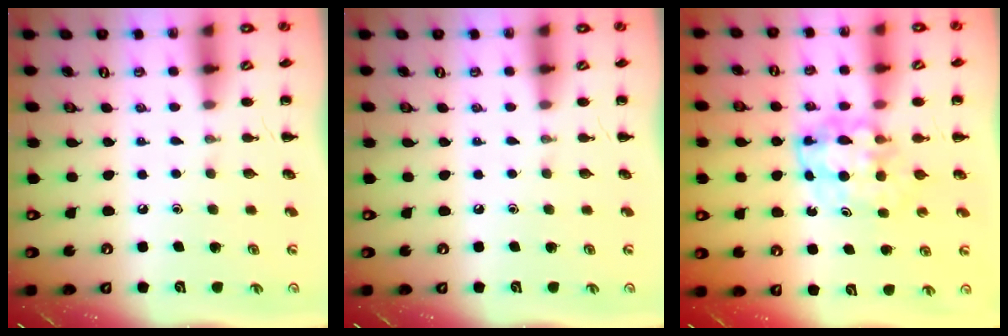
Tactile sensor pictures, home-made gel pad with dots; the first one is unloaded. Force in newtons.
{"total": 0.0}
{"total": 5.5, "press": 5.5, "slide": 0.7}